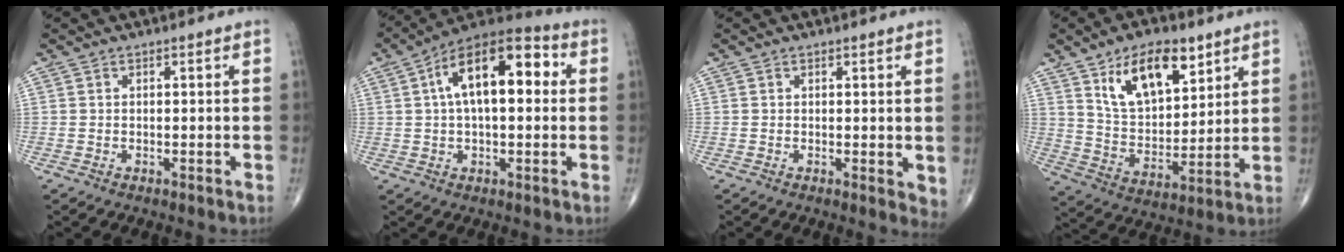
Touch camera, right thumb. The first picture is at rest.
{"total": 16.7, "force": [3.3, 8.1, 14.2], "torque": [-0.212, 0.036, 0.042]}
{"total": 2.7, "force": [0.7, 1.1, 2.4], "torque": [-0.031, -0.010, 0.009]}
{"total": 15.5, "force": [8.4, 7.8, 10.5], "torque": [-0.139, -0.042, 0.156]}